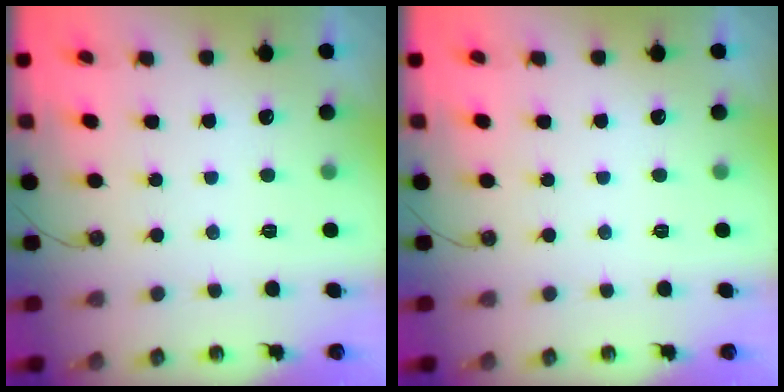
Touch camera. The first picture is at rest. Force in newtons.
{"total": 0.0}